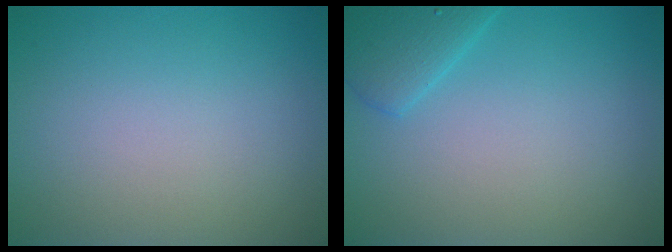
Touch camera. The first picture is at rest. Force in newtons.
{"total": 2.7, "press": 2.7, "slide": 0.2}